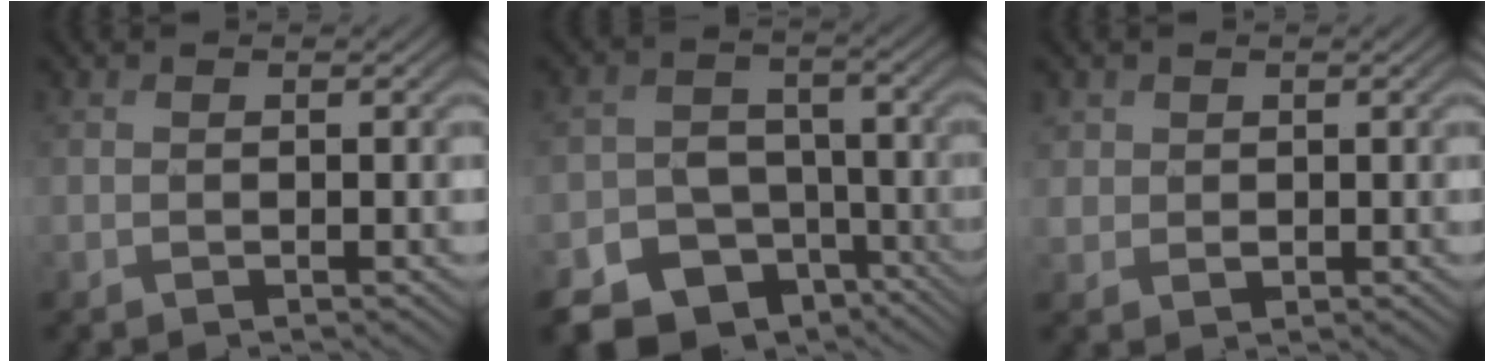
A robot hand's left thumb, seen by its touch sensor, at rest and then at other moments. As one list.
[{"total": 15.2, "force": [-9.9, 10.8, 4.1], "torque": [-0.104, -0.055, -0.142]}, {"total": 2.1, "force": [0.9, 1.8, 0.5], "torque": [-0.020, -0.005, 0.015]}]